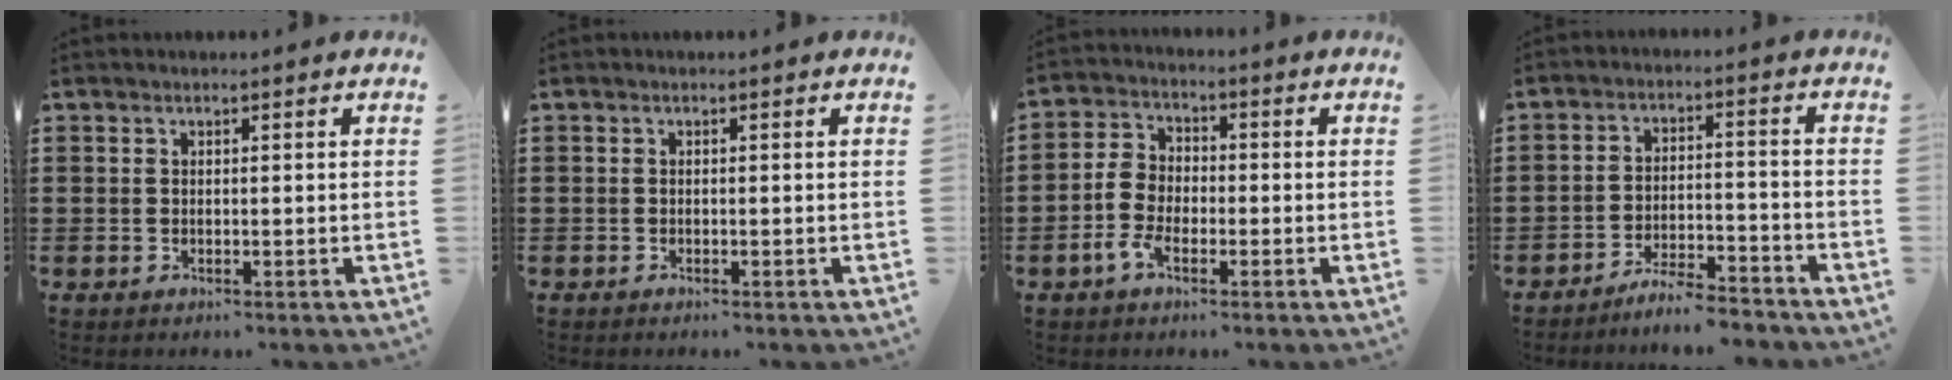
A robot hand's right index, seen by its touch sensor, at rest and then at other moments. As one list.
[{"total": 0.0}, {"total": 5.0, "force": [-2.0, 3.3, 3.3], "torque": [-0.096, 0.001, -0.046]}, {"total": 5.4, "force": [-5.1, 0.2, 1.7], "torque": [-0.036, 0.000, -0.101]}]